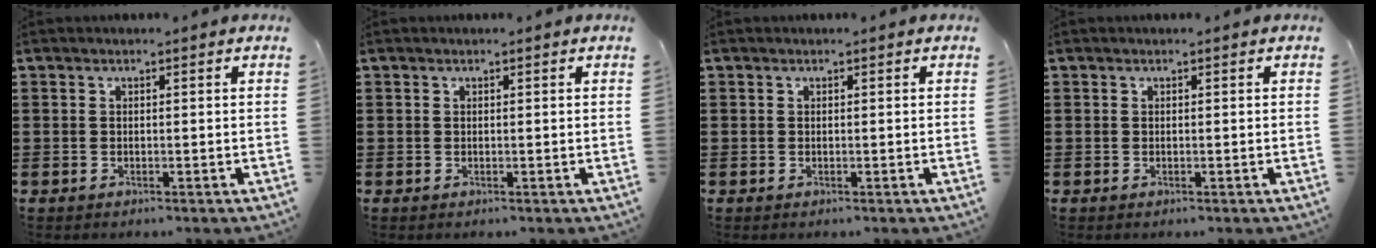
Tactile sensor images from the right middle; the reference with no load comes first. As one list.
[{"total": 0.0}, {"total": 0.0}, {"total": 0.0}]